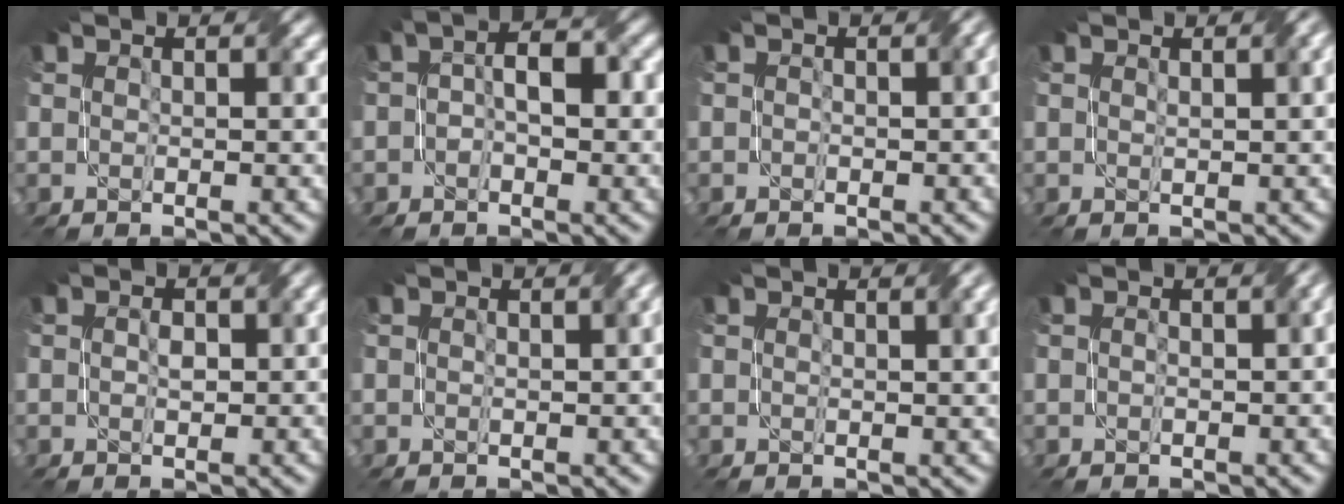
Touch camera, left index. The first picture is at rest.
{"total": 3.6, "force": [-0.3, 2.2, 2.8], "torque": [-0.040, 0.007, -0.011]}
{"total": 2.5, "force": [-0.9, 1.2, 2.0], "torque": [-0.023, -0.003, -0.012]}
{"total": 1.2, "force": [0.5, 0.0, 1.1], "torque": [-0.017, 0.003, 0.008]}
{"total": 1.4, "force": [-0.3, 0.9, 1.1], "torque": [-0.016, 0.000, -0.005]}
{"total": 1.5, "force": [-0.3, 0.5, 1.4], "torque": [-0.018, -0.004, -0.002]}
{"total": 1.9, "force": [0.5, 0.5, 1.8], "torque": [-0.029, 0.003, 0.006]}
{"total": 2.3, "force": [-0.9, 0.9, 1.9], "torque": [-0.028, -0.006, -0.011]}